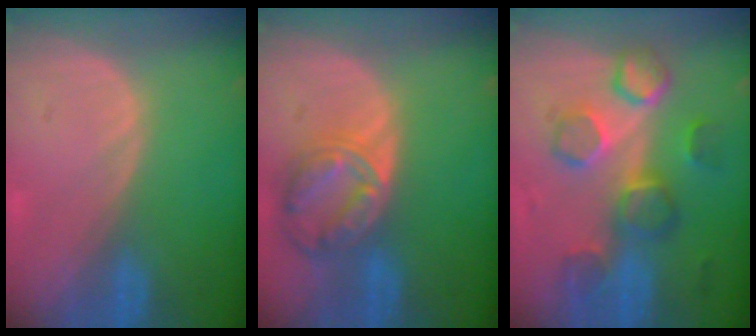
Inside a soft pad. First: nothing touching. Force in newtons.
{"total": 8.2, "press": 7.0, "slide": 4.3}
{"total": 8.7, "press": 8.4, "slide": 2.0}